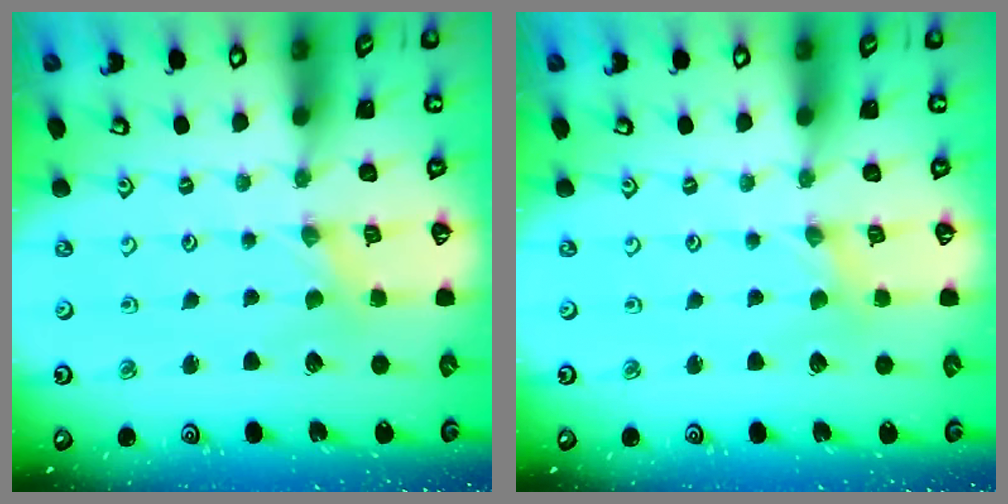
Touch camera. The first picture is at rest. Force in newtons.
{"total": 0.0}